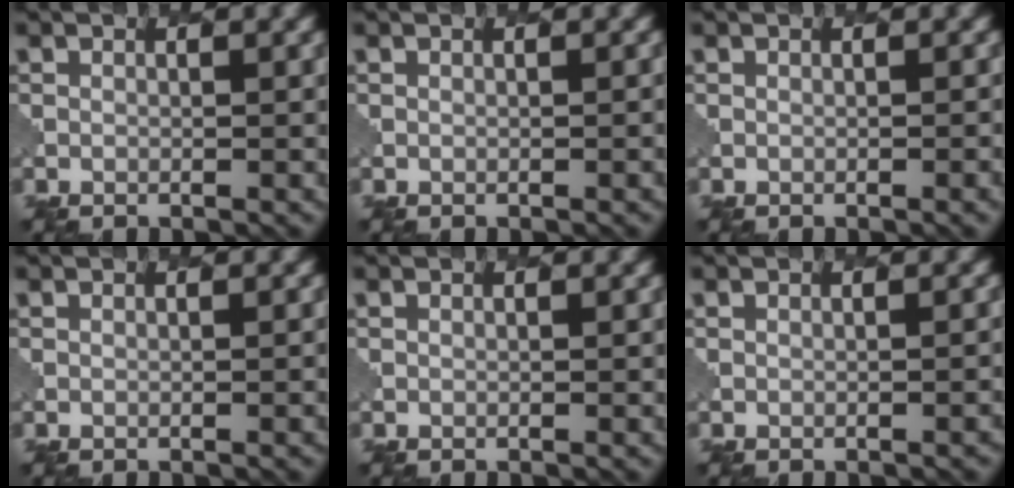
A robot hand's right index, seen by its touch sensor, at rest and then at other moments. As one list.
[{"total": 1.0, "force": [-0.5, 0.3, 0.8], "torque": [0.000, 0.003, -0.002]}, {"total": 1.5, "force": [-0.8, 0.5, 1.2], "torque": [-0.001, 0.004, -0.005]}, {"total": 1.0, "force": [-0.4, 0.3, 0.8], "torque": [0.001, 0.003, -0.002]}, {"total": 0.0}, {"total": 1.5, "force": [-0.8, 0.6, 1.1], "torque": [0.006, 0.007, -0.004]}]